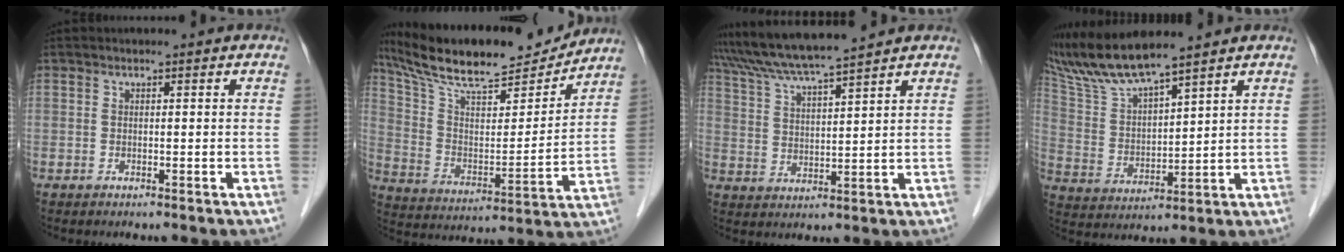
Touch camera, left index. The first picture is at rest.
{"total": 20.2, "force": [17.9, 3.5, 8.5], "torque": [-0.153, 0.004, 0.296]}
{"total": 10.0, "force": [9.0, -1.4, 4.0], "torque": [-0.079, 0.016, 0.166]}
{"total": 11.3, "force": [10.3, -0.3, 4.7], "torque": [-0.110, 0.012, 0.211]}